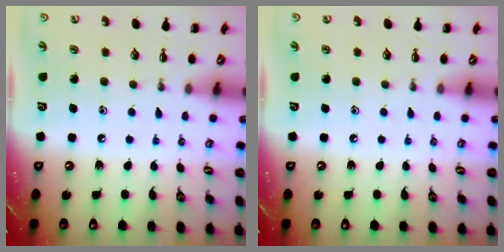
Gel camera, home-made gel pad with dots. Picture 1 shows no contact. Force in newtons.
{"total": 0.0}